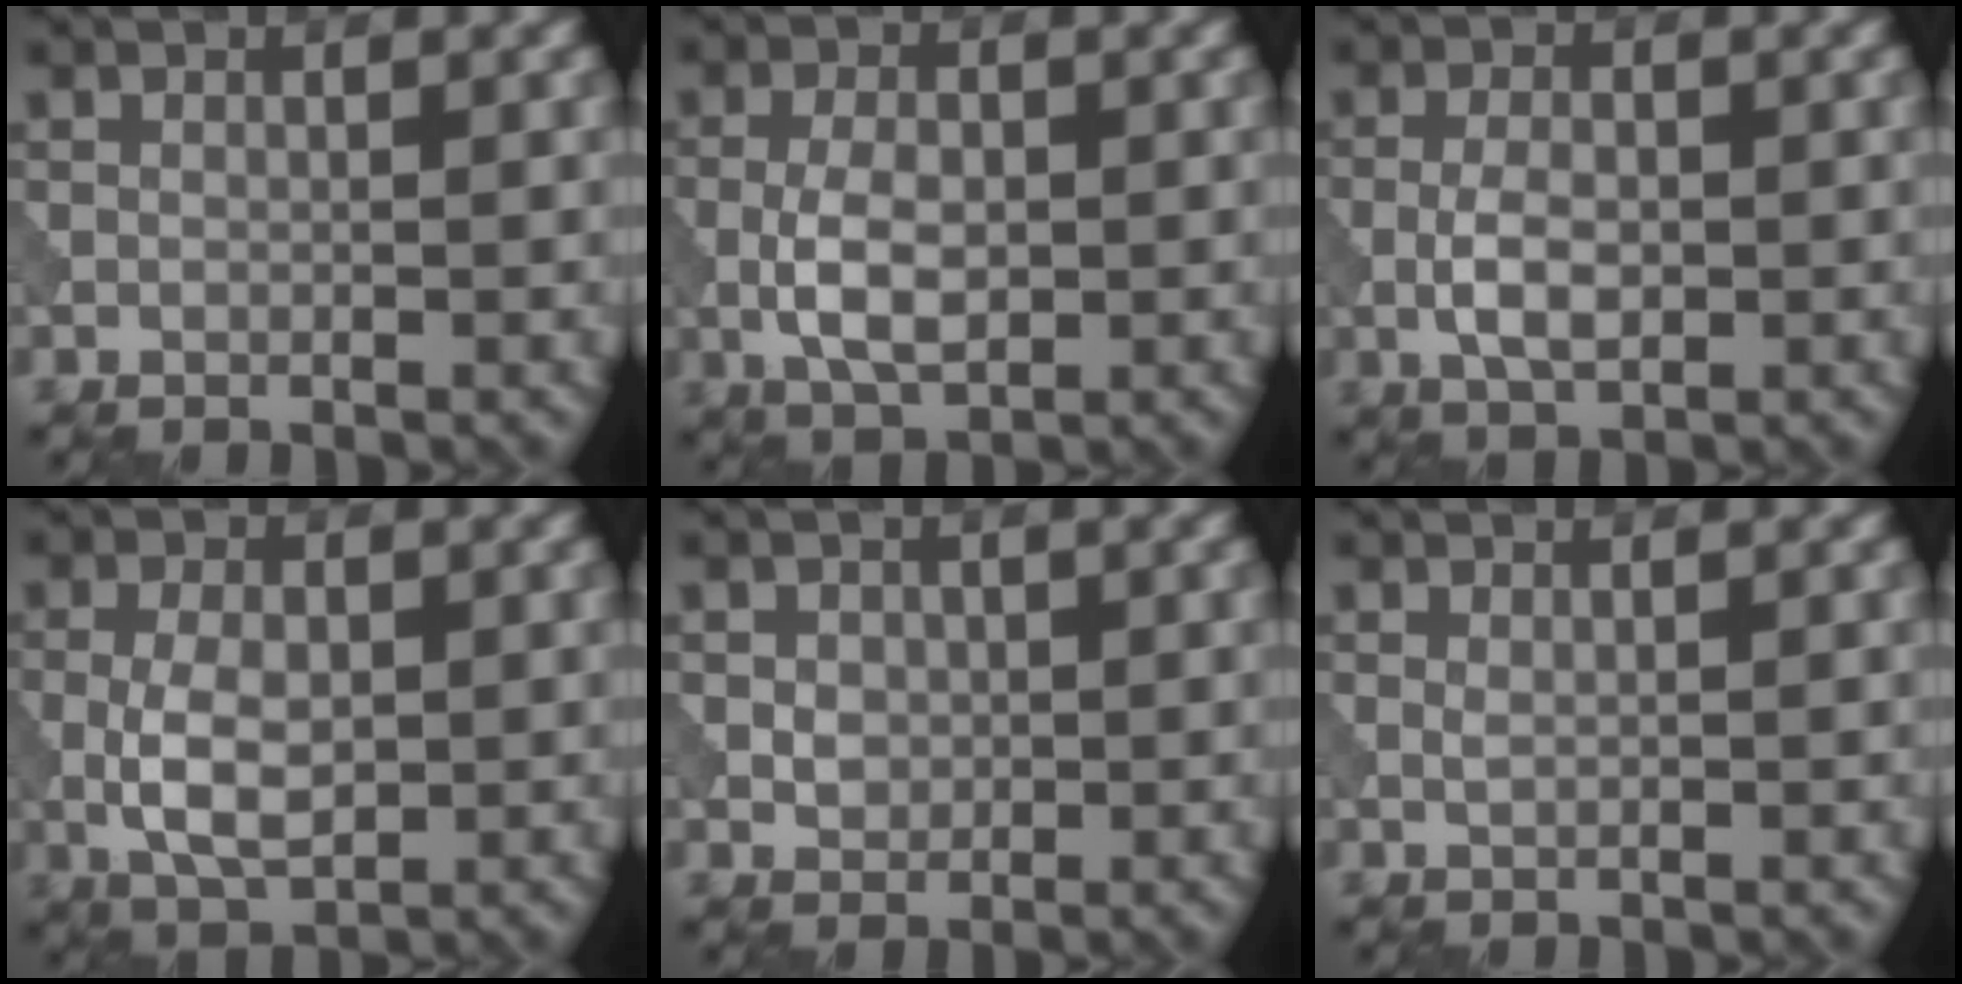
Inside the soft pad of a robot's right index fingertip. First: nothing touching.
{"total": 4.3, "force": [-0.8, 2.3, 3.5], "torque": [-0.074, 0.000, -0.016]}
{"total": 3.4, "force": [-0.7, 1.8, 2.8], "torque": [-0.056, 0.001, -0.015]}
{"total": 4.6, "force": [-0.6, 2.5, 3.9], "torque": [-0.081, -0.002, -0.011]}
{"total": 1.9, "force": [0.1, 1.6, 0.9], "torque": [-0.016, 0.000, 0.002]}
{"total": 0.6, "force": [0.2, 0.2, 0.5], "torque": [-0.013, 0.001, 0.004]}